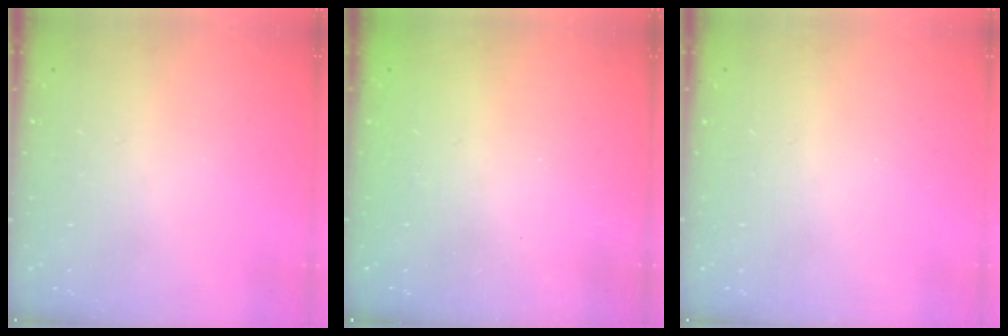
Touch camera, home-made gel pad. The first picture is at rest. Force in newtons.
{"total": 2.5, "press": 2.4, "slide": 0.8}
{"total": 0.0}